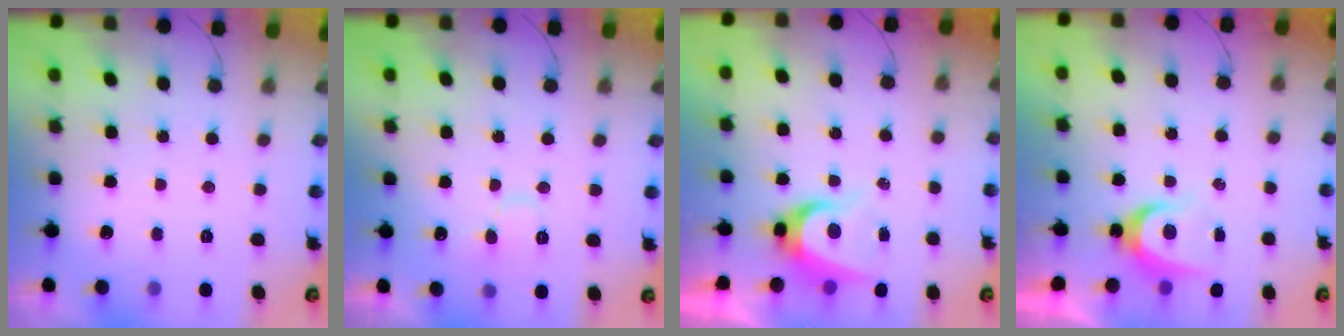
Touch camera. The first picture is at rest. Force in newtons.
{"total": 7.8, "press": 7.7, "slide": 1.2}
{"total": 6.7, "press": 6.7, "slide": 0.3}
{"total": 6.3, "press": 6.3, "slide": 0.5}